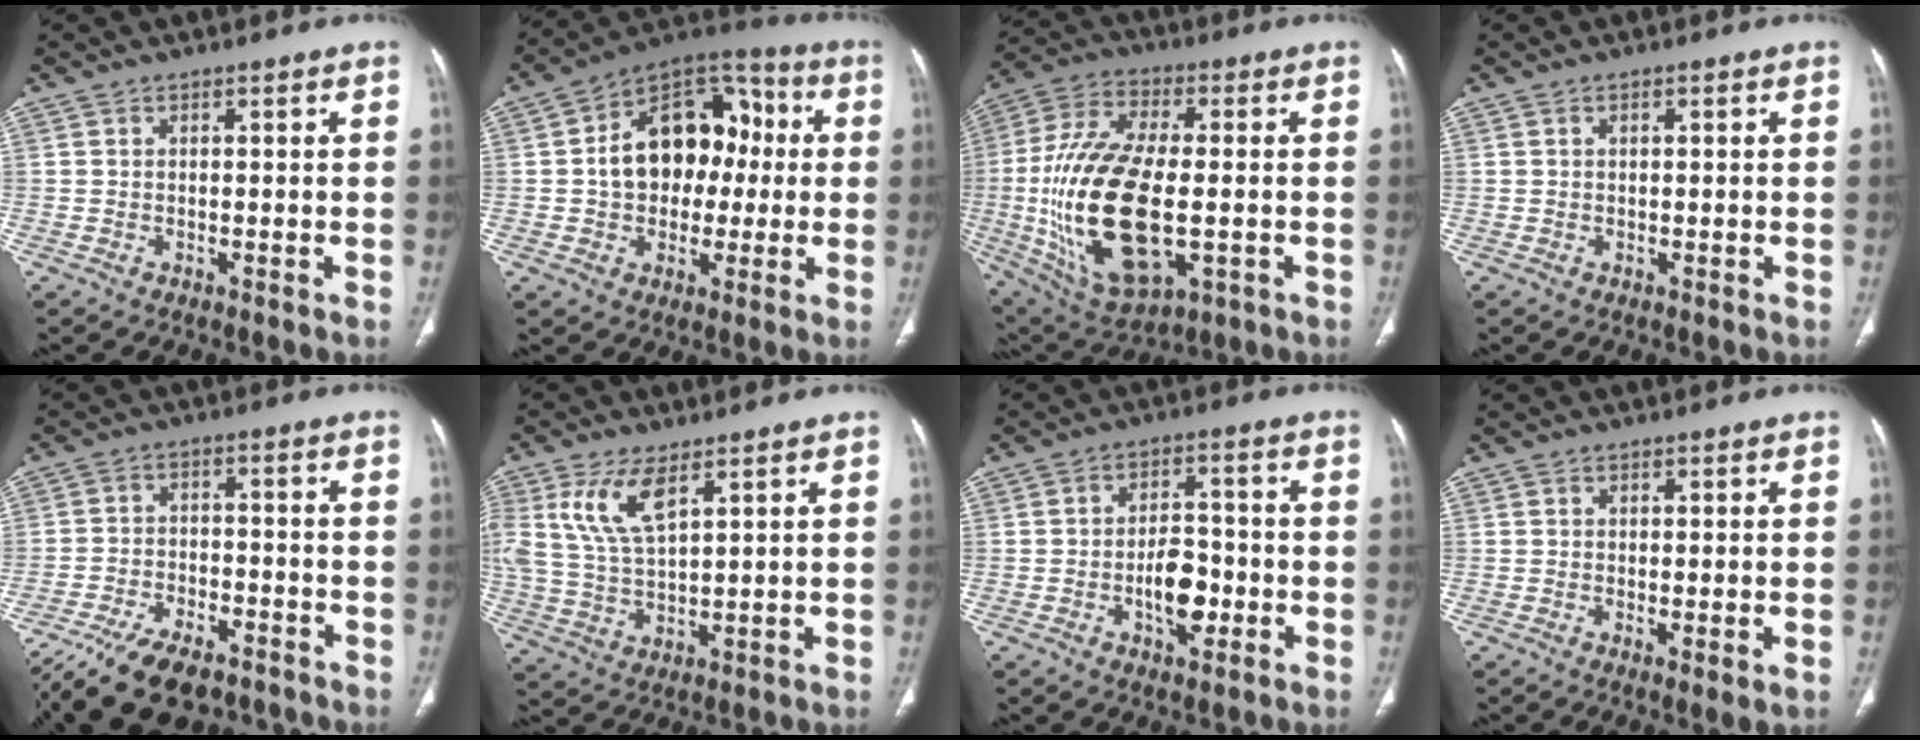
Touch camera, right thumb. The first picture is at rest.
{"total": 17.9, "force": [0.9, 12.7, 12.6], "torque": [-0.146, 0.039, 0.007]}
{"total": 25.6, "force": [-3.0, 12.4, 22.1], "torque": [-0.451, -0.002, -0.034]}
{"total": 0.8, "force": [0.2, 0.4, 0.6], "torque": [-0.012, 0.001, 0.004]}
{"total": 16.4, "force": [-12.1, 7.1, 8.4], "torque": [-0.164, 0.038, -0.198]}
{"total": 9.3, "force": [4.4, 3.8, 7.3], "torque": [-0.159, -0.009, 0.097]}
{"total": 7.9, "force": [-2.2, 4.5, 6.2], "torque": [-0.080, 0.019, -0.036]}
{"total": 2.4, "force": [-0.2, 0.6, 2.3], "torque": [-0.046, -0.013, -0.004]}